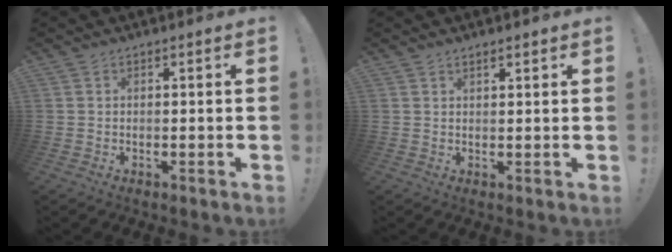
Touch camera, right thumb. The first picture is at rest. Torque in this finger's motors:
{"motor_torque": [-0.36, 0.16, -0.19, 0.02, 0.01]}